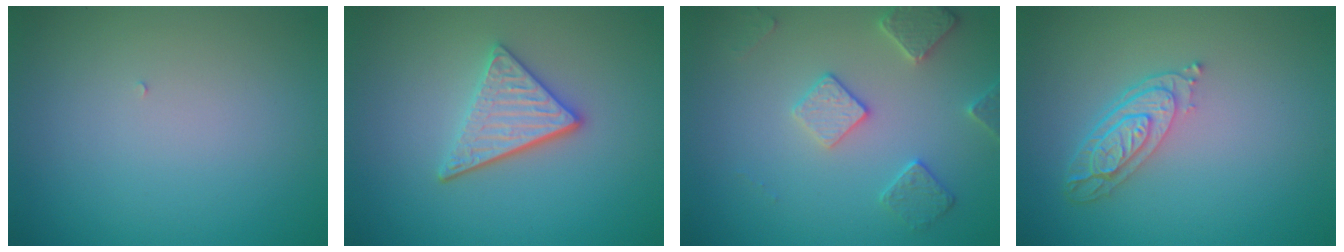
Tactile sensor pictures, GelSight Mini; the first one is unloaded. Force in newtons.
{"total": 3.6, "press": 3.0, "slide": 2.0}
{"total": 3.1, "press": 3.1, "slide": 0.4}
{"total": 3.8, "press": 2.9, "slide": 2.5}